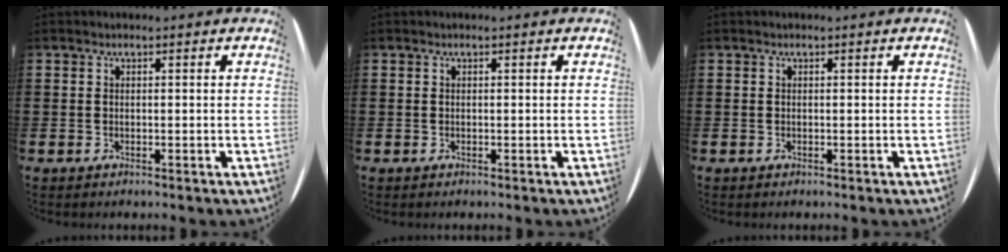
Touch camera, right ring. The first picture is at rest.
{"total": 0.0}
{"total": 0.0}